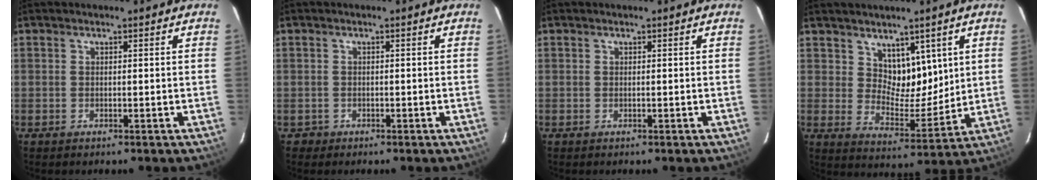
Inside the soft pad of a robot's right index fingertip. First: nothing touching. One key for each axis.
{"total": 1.4, "fx": -0.7, "fy": 1.2, "fz": -0.4, "tx": 0.001, "ty": 0.007, "tz": -0.017}
{"total": 0.0}
{"total": 7.0, "fx": 3.8, "fy": 4.2, "fz": 4.1, "tx": -0.061, "ty": -0.006, "tz": 0.075}